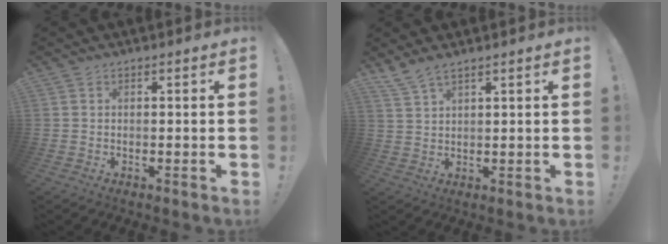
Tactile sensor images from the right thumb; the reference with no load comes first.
{"total": 4.2, "force": [3.6, 0.6, 2.1], "torque": [-0.051, -0.017, 0.069]}